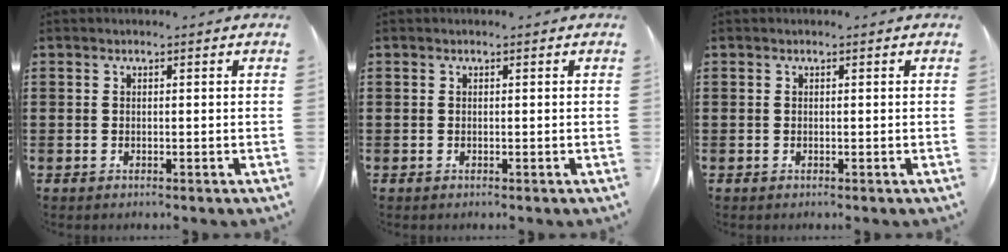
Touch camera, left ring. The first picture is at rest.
{"total": 0.0}
{"total": 0.0}